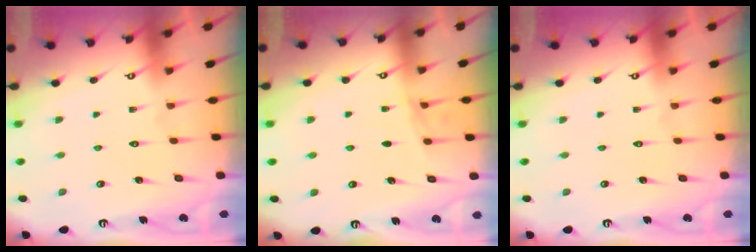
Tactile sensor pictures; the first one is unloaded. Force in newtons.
{"total": 3.9, "press": 3.9, "slide": 0.4}
{"total": 0.0}